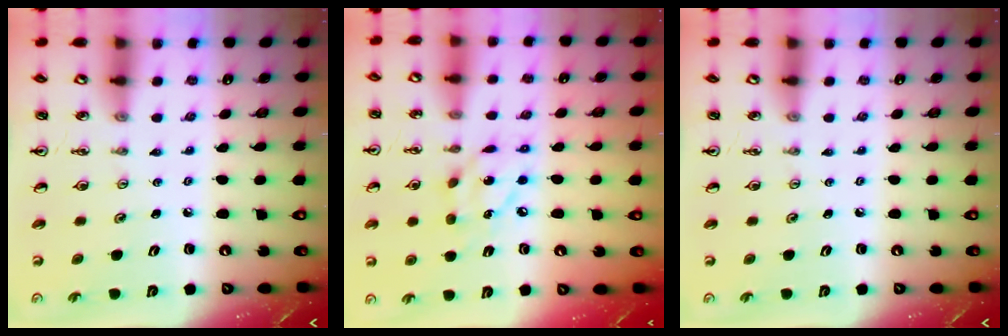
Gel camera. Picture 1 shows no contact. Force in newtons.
{"total": 10.4, "press": 10.4, "slide": 0.6}
{"total": 0.0}